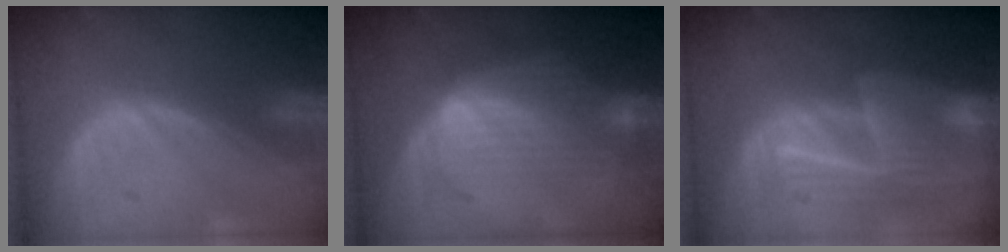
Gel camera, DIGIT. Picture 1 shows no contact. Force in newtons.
{"total": 6.9, "press": 6.8, "slide": 0.5}
{"total": 8.8, "press": 8.3, "slide": 2.9}